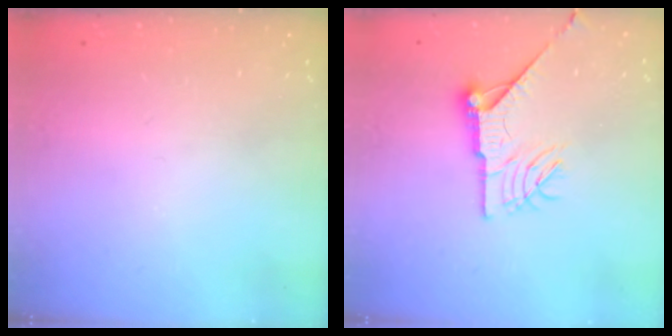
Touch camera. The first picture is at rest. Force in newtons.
{"total": 11.6, "press": 11.5, "slide": 1.2}